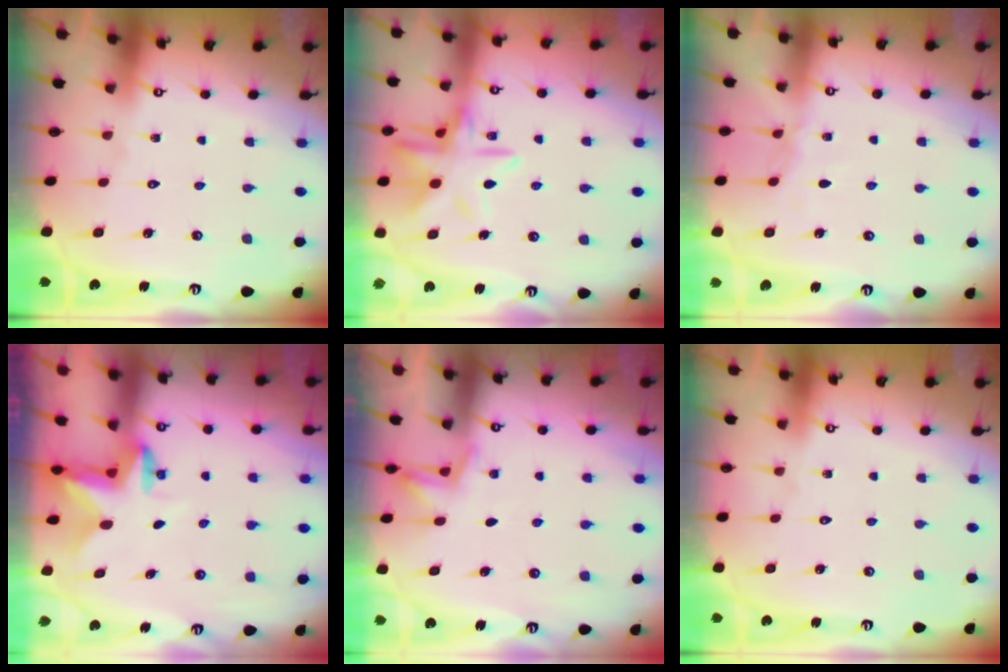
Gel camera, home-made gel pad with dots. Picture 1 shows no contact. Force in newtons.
{"total": 13.3, "press": 13.2, "slide": 1.1}
{"total": 3.5, "press": 3.4, "slide": 0.4}
{"total": 2.7, "press": 2.6, "slide": 0.5}
{"total": 3.7, "press": 3.4, "slide": 1.4}
{"total": 0.0}